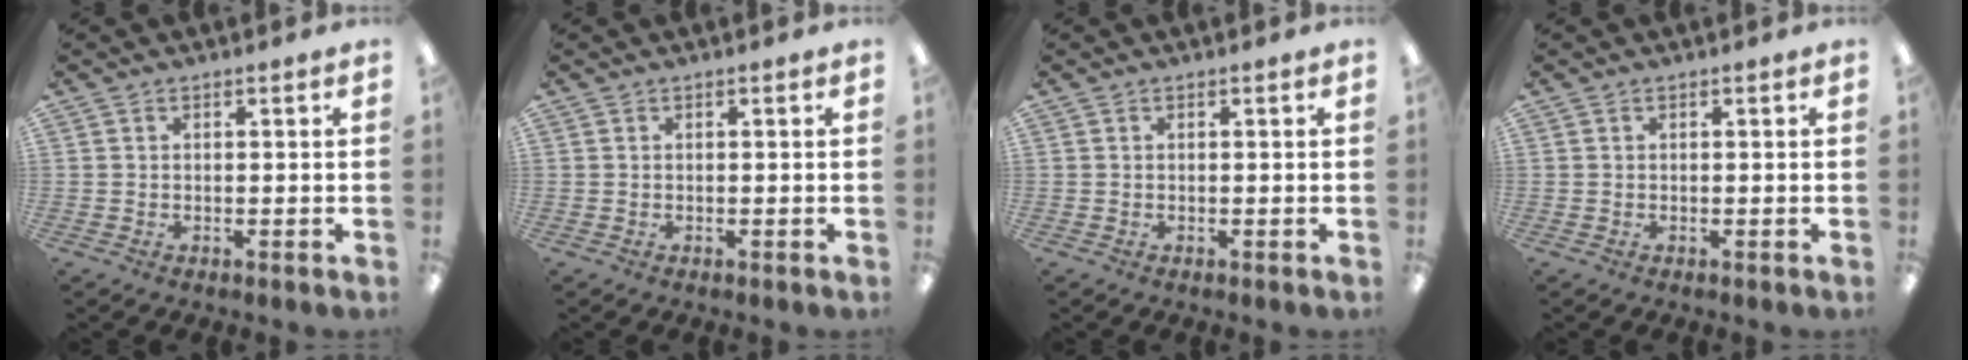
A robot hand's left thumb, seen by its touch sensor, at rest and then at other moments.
{"total": 0.0}
{"total": 0.0}
{"total": 0.0}